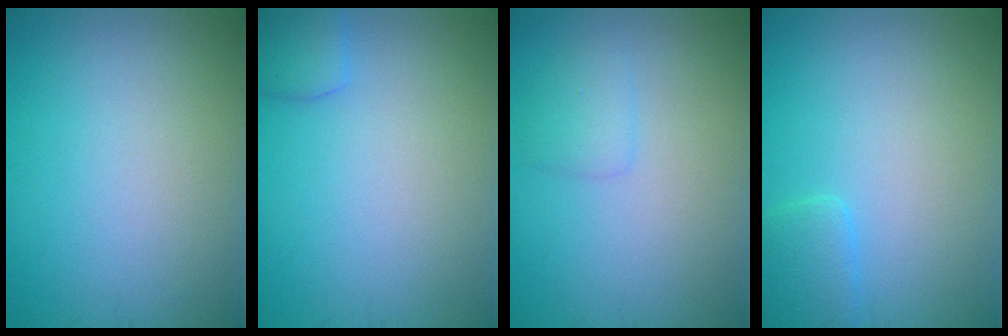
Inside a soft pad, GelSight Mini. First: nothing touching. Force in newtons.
{"total": 2.0, "press": 2.0, "slide": 0.1}
{"total": 1.4, "press": 1.4, "slide": 0.1}
{"total": 1.8, "press": 1.8, "slide": 0.2}